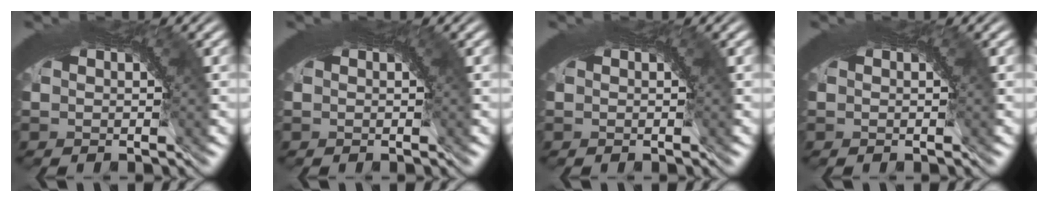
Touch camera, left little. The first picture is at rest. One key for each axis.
{"total": 0.8, "fx": 0.2, "fy": 0.3, "fz": 0.7, "tx": -0.007, "ty": 0.001, "tz": 0.002}
{"total": 0.0}
{"total": 0.0}